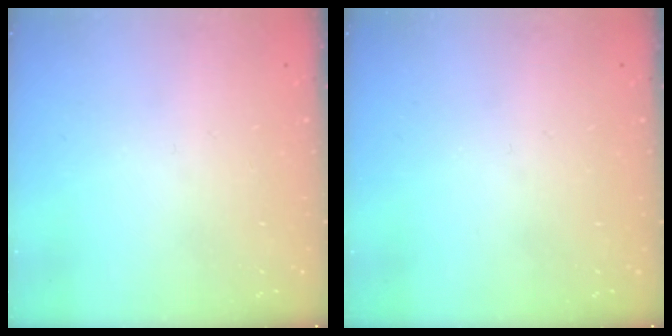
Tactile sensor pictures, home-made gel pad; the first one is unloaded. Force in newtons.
{"total": 0.0}